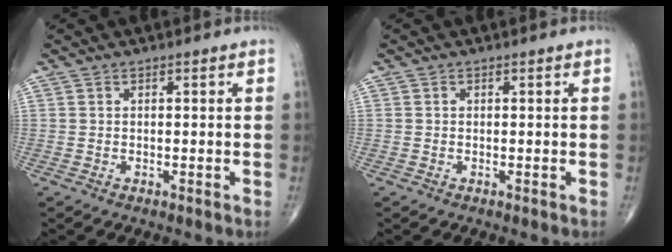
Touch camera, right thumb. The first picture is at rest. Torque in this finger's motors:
{"motor_torque": [0.09, -0.16, -0.01, -0.03, -0.01]}